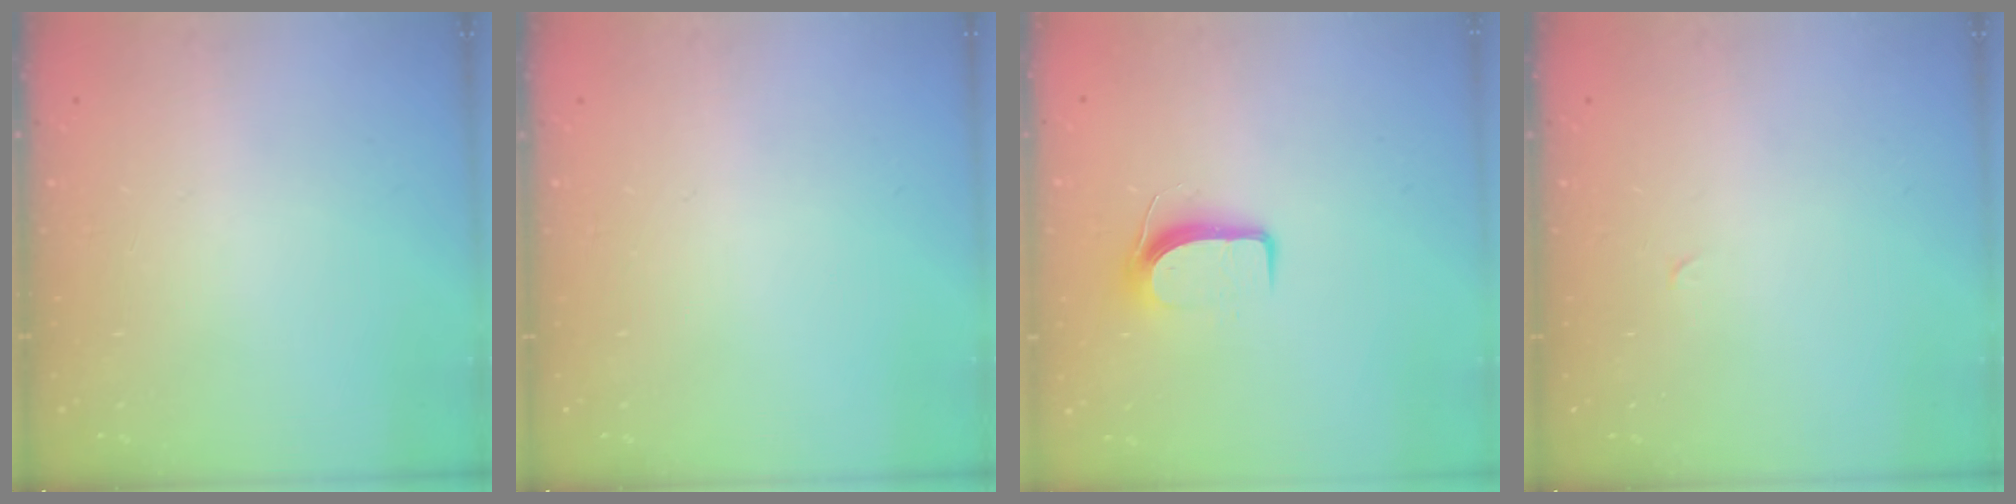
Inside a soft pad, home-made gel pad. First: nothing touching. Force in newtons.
{"total": 0.0}
{"total": 7.9, "press": 7.9, "slide": 0.7}
{"total": 0.0}